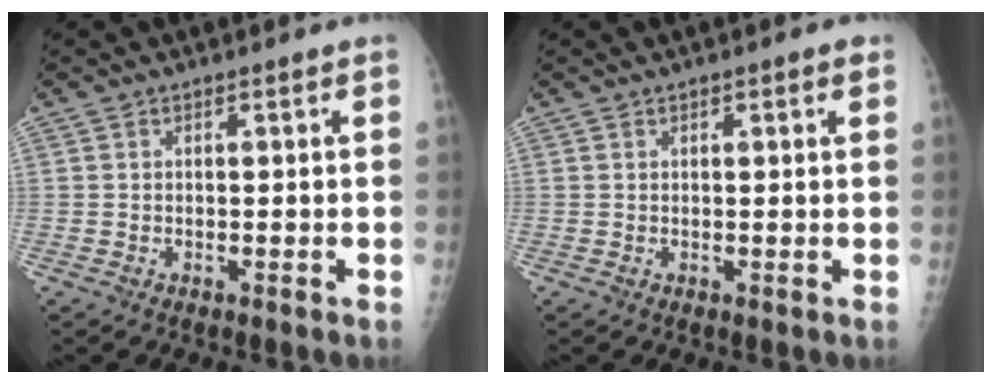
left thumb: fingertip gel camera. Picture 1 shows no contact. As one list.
[{"total": 1.8, "force": [0.9, 0.6, 1.4], "torque": [-0.014, 0.000, 0.010]}]